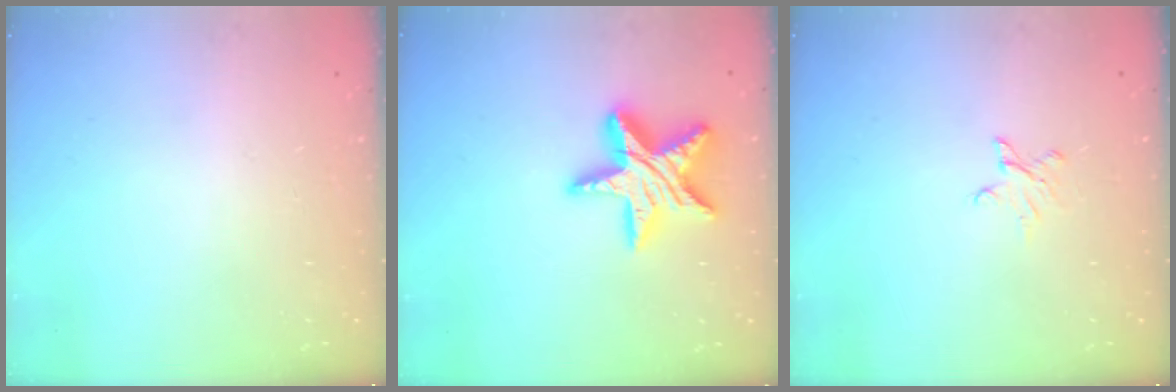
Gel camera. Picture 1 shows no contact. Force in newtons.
{"total": 16.9, "press": 16.8, "slide": 1.3}
{"total": 3.4, "press": 3.4, "slide": 0.4}